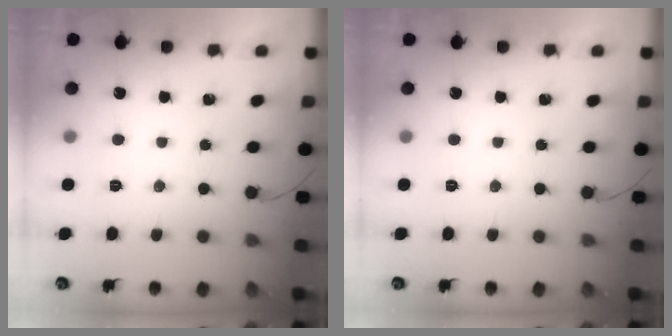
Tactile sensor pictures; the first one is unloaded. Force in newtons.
{"total": 0.0}